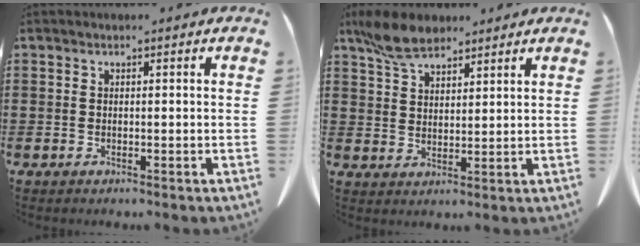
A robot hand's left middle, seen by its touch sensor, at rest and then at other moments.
{"total": 6.6, "force": [5.2, 3.0, 2.8], "torque": [-0.074, -0.002, 0.099]}